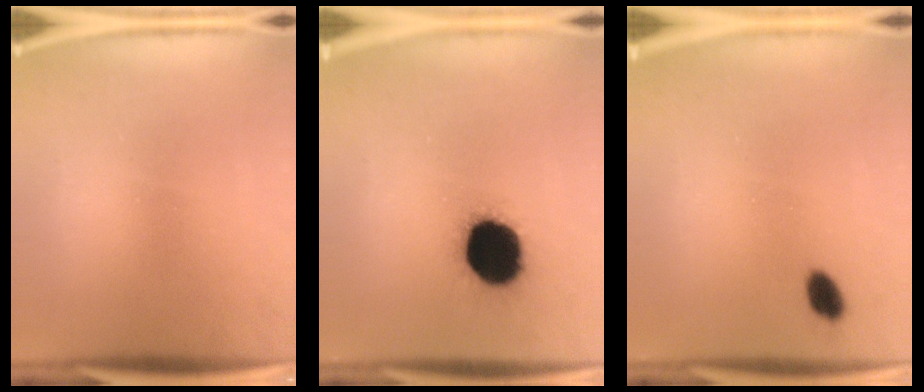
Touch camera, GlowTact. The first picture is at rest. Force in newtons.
{"total": 18.7}
{"total": 2.9}